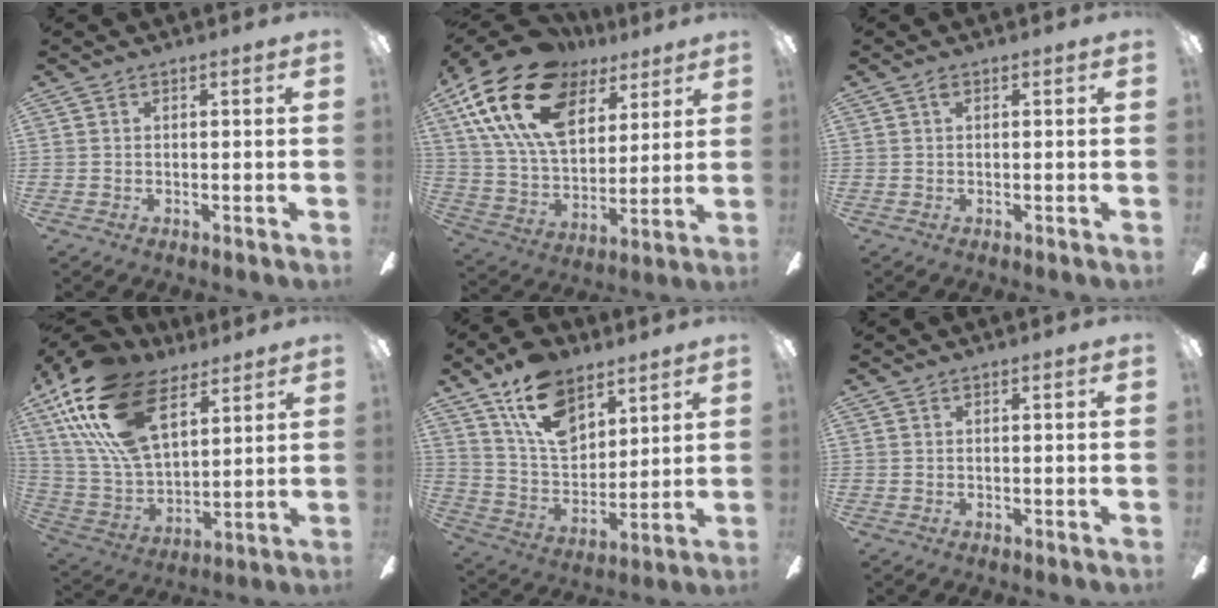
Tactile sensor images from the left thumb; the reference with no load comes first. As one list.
[{"total": 22.7, "force": [12.1, 13.3, 13.7], "torque": [-0.273, -0.047, 0.218]}, {"total": 1.1, "force": [0.3, 0.5, 0.9], "torque": [-0.019, 0.005, 0.005]}, {"total": 23.7, "force": [13.2, 12.5, 15.3], "torque": [-0.332, -0.049, 0.235]}, {"total": 16.2, "force": [10.2, 9.3, 8.5], "torque": [-0.151, -0.037, 0.191]}, {"total": 0.0}]